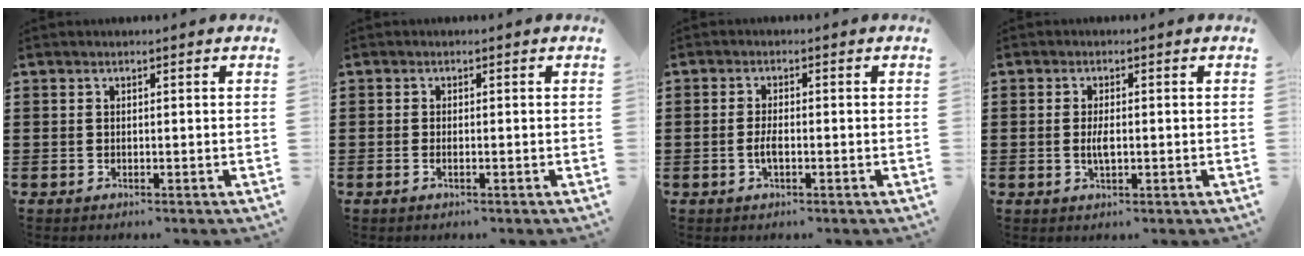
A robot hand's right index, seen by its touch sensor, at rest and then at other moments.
{"total": 0.7, "force": [-0.3, 0.2, 0.6], "torque": [-0.012, -0.005, -0.004]}
{"total": 2.5, "force": [-0.6, 0.8, 2.2], "torque": [-0.048, -0.001, -0.013]}
{"total": 2.8, "force": [-0.3, 1.0, 2.6], "torque": [-0.054, -0.001, -0.008]}